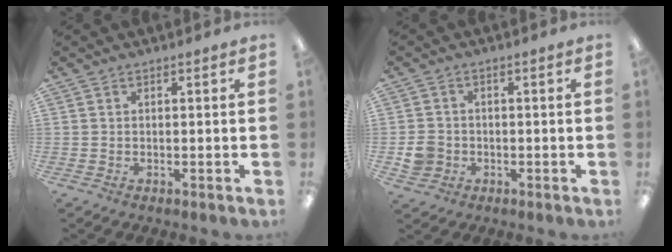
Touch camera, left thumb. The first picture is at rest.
{"total": 4.2, "force": [-1.2, 3.9, 1.3], "torque": [-0.014, 0.005, -0.020]}